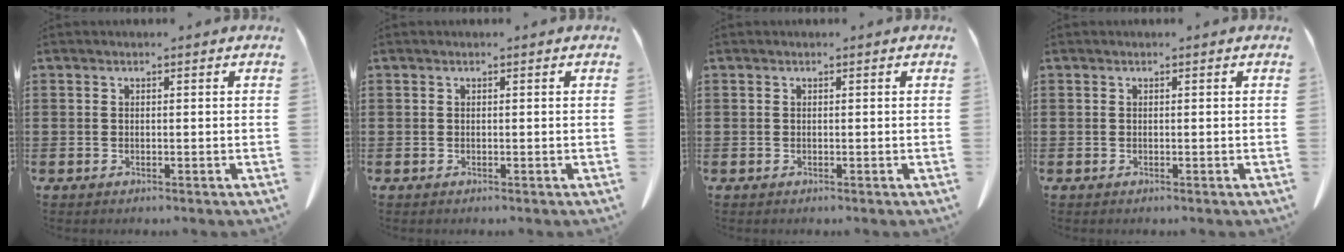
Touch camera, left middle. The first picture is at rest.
{"total": 0.0}
{"total": 0.0}
{"total": 0.0}